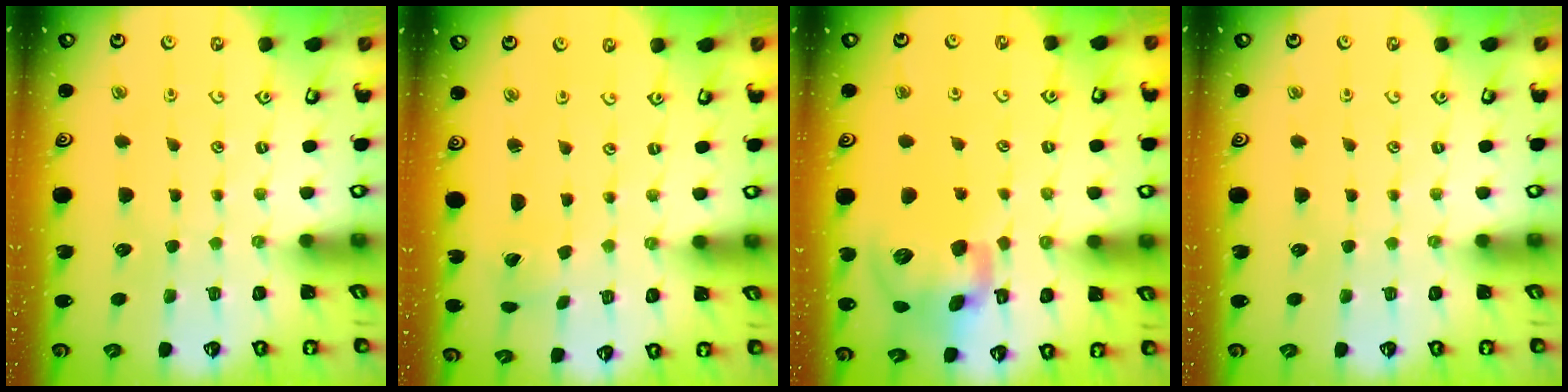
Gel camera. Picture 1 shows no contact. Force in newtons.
{"total": 0.7, "press": 0.7, "slide": 0.1}
{"total": 15.5, "press": 15.3, "slide": 2.3}
{"total": 0.0}